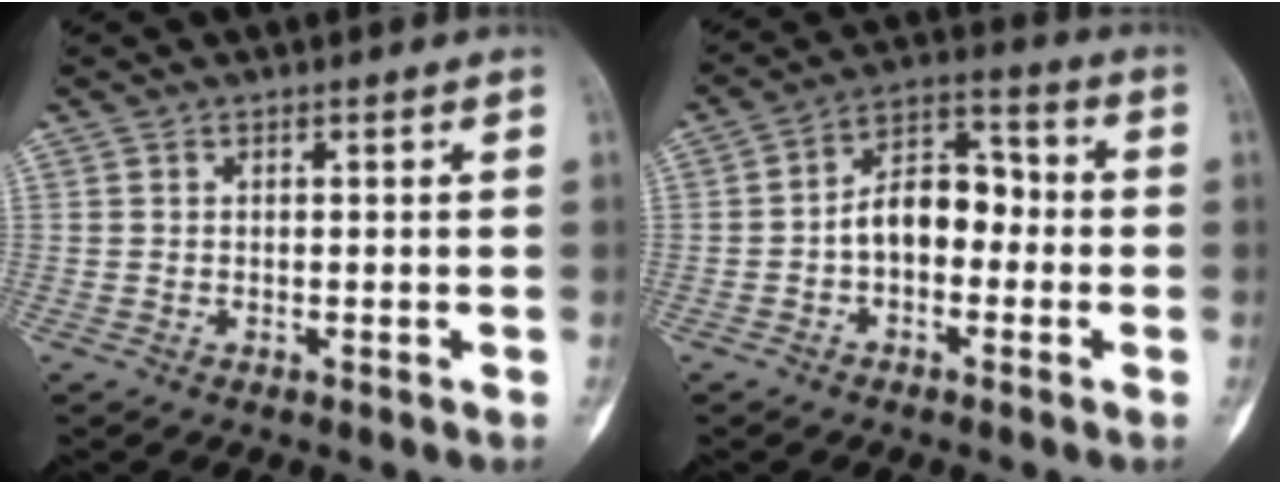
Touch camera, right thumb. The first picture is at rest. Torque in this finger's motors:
{"motor_torque": [1.41, 1.30, 0.85, -0.23, 0.07]}